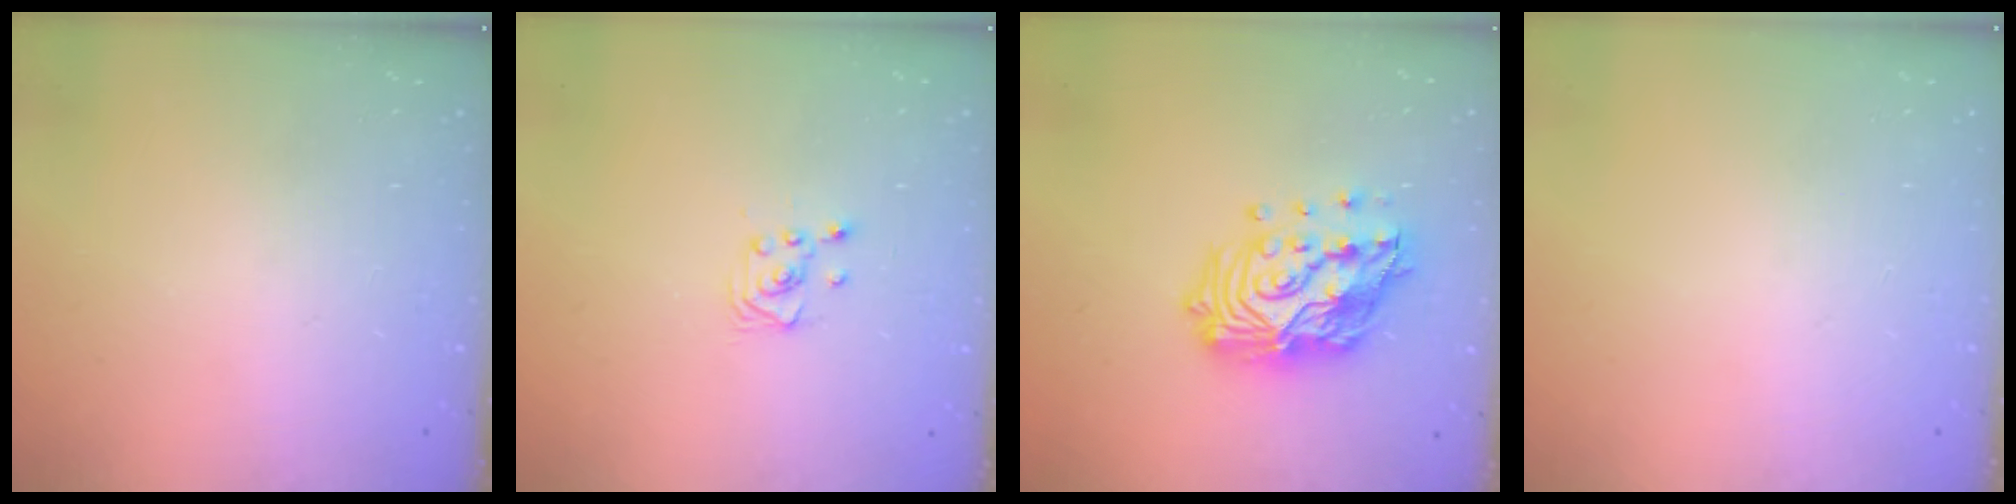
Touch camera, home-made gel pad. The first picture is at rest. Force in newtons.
{"total": 2.2, "press": 2.2, "slide": 0.3}
{"total": 18.6, "press": 18.6, "slide": 1.4}
{"total": 0.0}